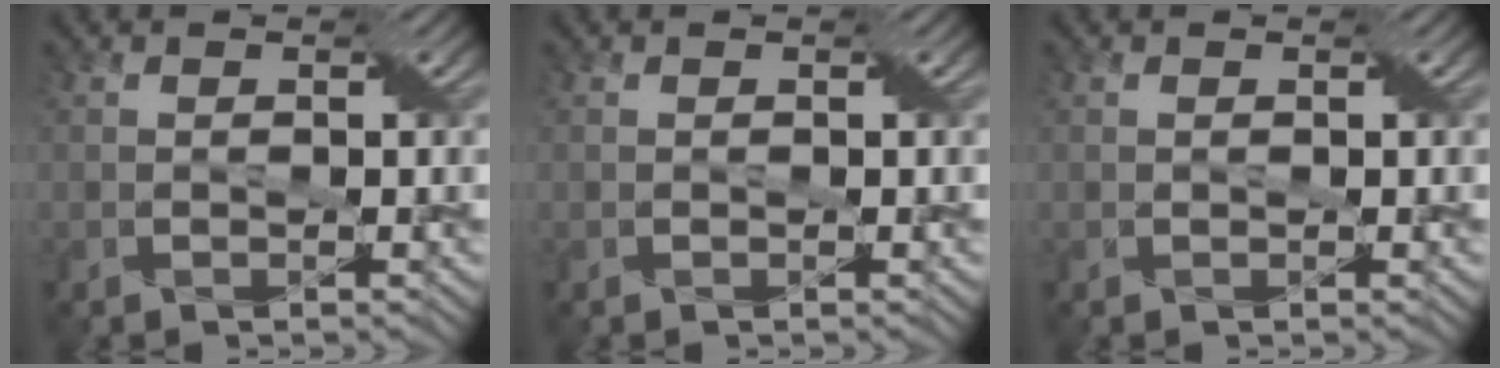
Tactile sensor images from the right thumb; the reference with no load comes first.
{"total": 0.0}
{"total": 0.0}